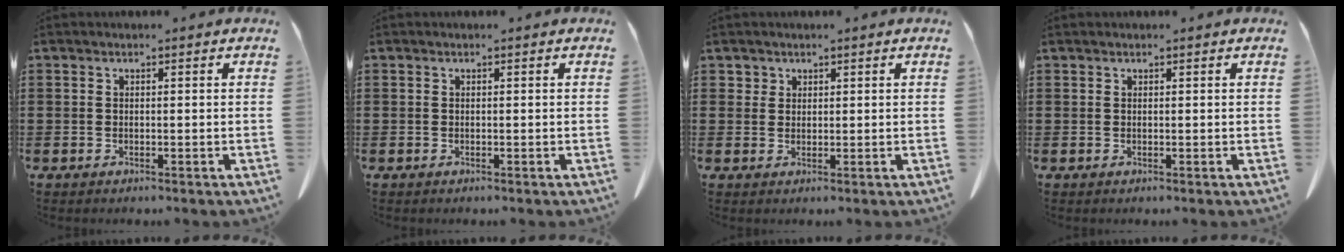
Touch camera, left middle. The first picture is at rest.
{"total": 0.0}
{"total": 1.4, "force": [1.1, 0.9, 0.1], "torque": [0.002, -0.005, 0.022]}
{"total": 0.0}